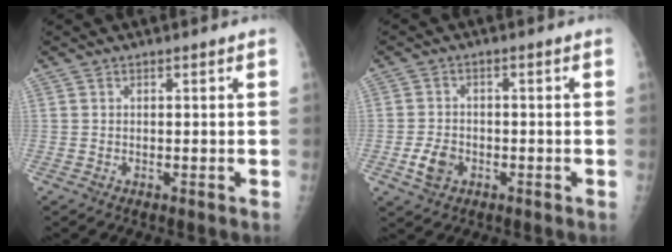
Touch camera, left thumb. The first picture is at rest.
{"total": 4.4, "force": [-1.6, 3.1, 2.5], "torque": [-0.043, 0.008, -0.029]}